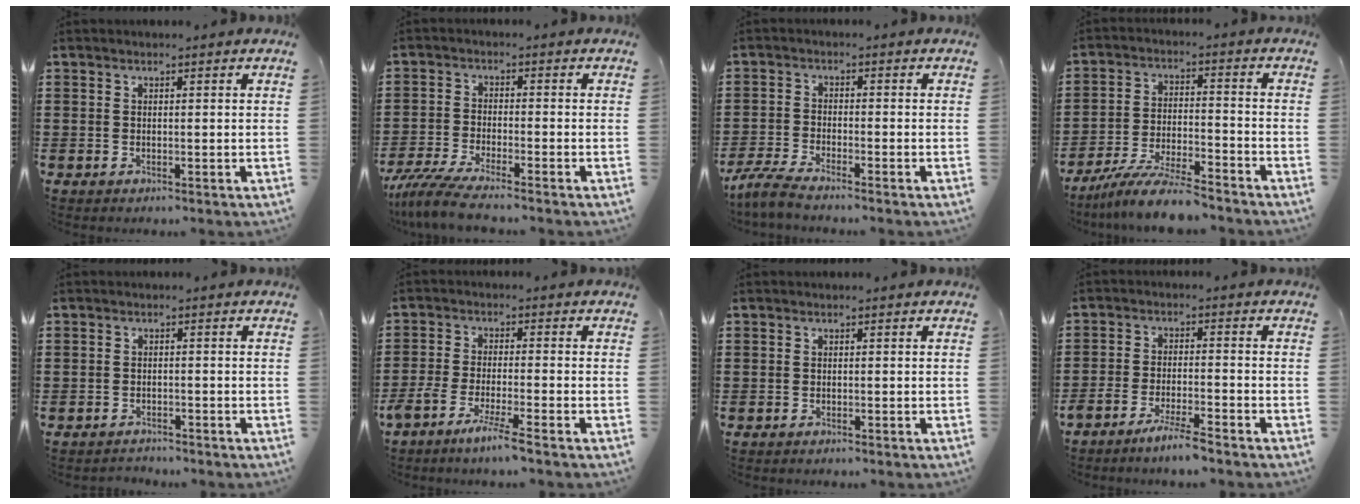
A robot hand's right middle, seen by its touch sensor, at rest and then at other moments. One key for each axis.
{"total": 5.2, "fx": -4.7, "fy": 0.1, "fz": 2.2, "tx": -0.072, "ty": -0.026, "tz": -0.098}
{"total": 3.5, "fx": -3.2, "fy": 0.2, "fz": 1.5, "tx": -0.048, "ty": -0.010, "tz": -0.068}
{"total": 8.6, "fx": -7.9, "fy": 0.7, "fz": 3.3, "tx": -0.067, "ty": 0.004, "tz": -0.151}
{"total": 1.7, "fx": -1.6, "fy": 0.4, "fz": -0.4, "tx": 0.003, "ty": 0.001, "tz": -0.036}
{"total": 4.9, "fx": -4.0, "fy": -0.4, "fz": 2.9, "tx": -0.067, "ty": -0.020, "tz": -0.078}
{"total": 0.6, "fx": -0.5, "fy": 0.3, "fz": -0.3, "tx": 0.005, "ty": 0.001, "tz": -0.011}
{"total": 4.4, "fx": -3.9, "fy": 0.0, "fz": 2.1, "tx": -0.046, "ty": -0.009, "tz": -0.075}